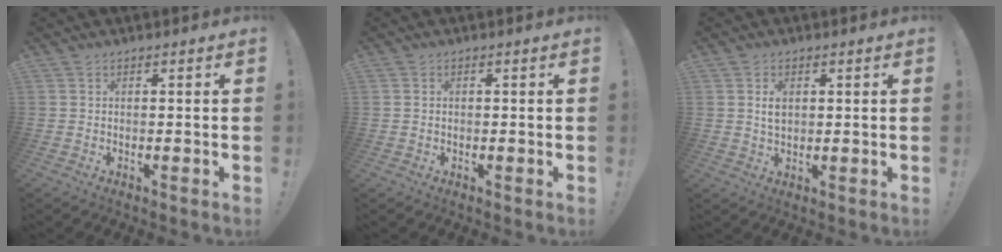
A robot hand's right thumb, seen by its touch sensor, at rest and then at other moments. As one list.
[{"total": 0.8, "force": [0.0, 0.8, 0.3], "torque": [-0.010, 0.006, 0.002]}, {"total": 3.6, "force": [0.9, 2.4, 2.5], "torque": [-0.032, -0.002, 0.012]}]